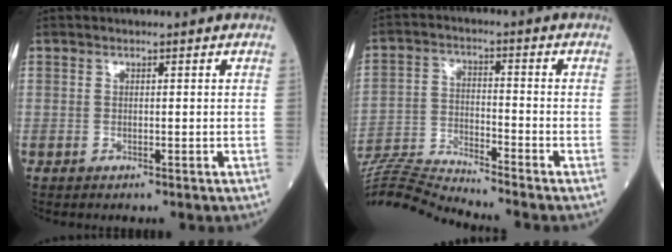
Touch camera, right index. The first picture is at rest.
{"total": 11.8, "force": [-11.5, -2.0, 1.6], "torque": [-0.031, 0.006, -0.218]}